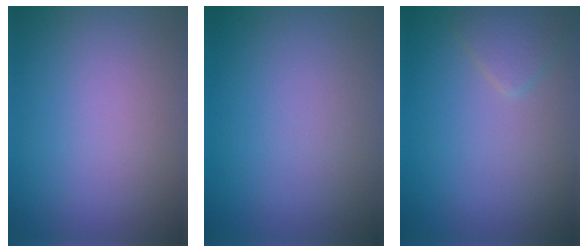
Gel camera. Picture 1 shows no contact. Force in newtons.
{"total": 0.0}
{"total": 1.6, "press": 1.6, "slide": 0.1}